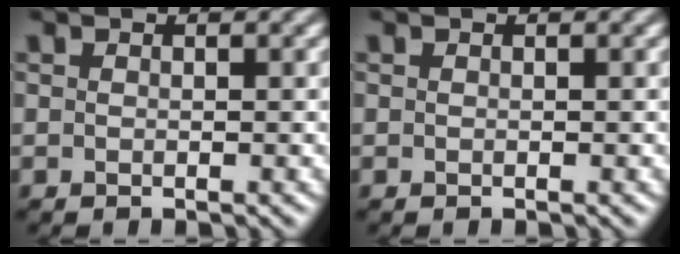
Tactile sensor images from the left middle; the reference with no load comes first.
{"total": 0.0}